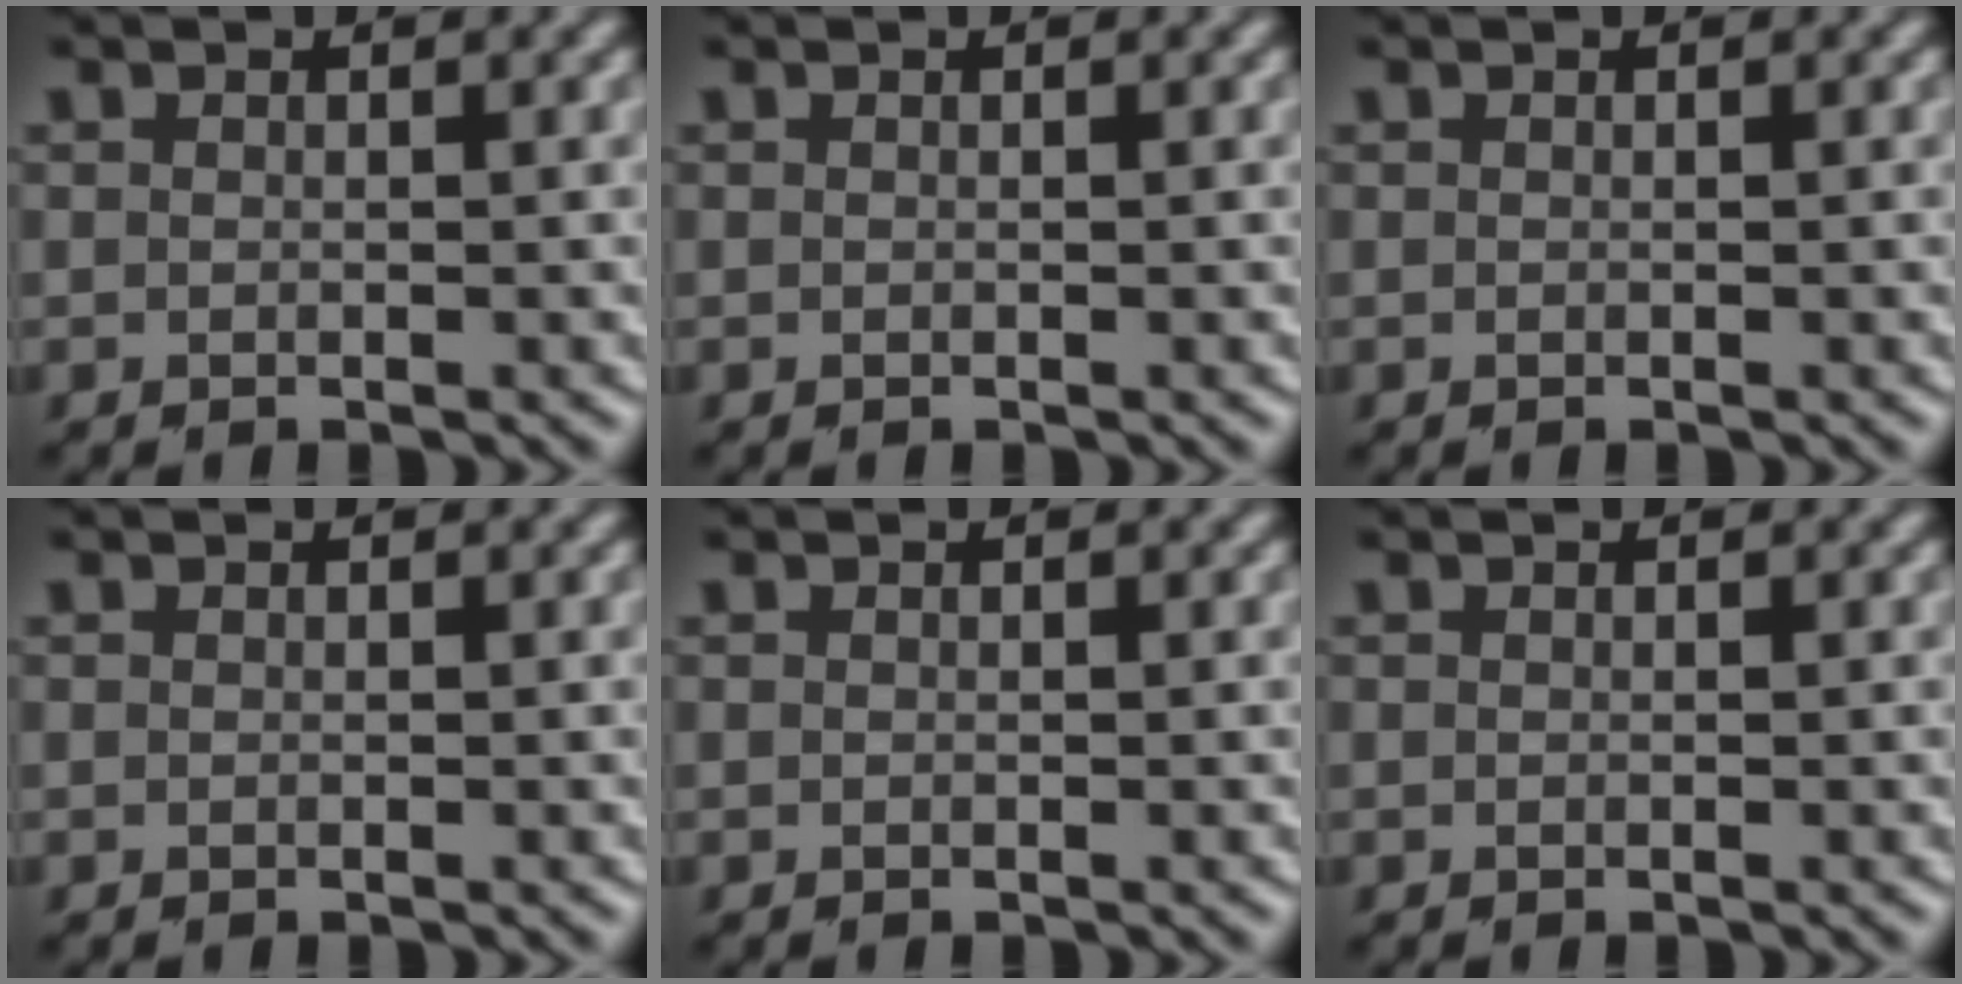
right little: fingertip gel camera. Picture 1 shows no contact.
{"total": 0.0}
{"total": 0.0}
{"total": 0.0}
{"total": 0.0}
{"total": 0.0}